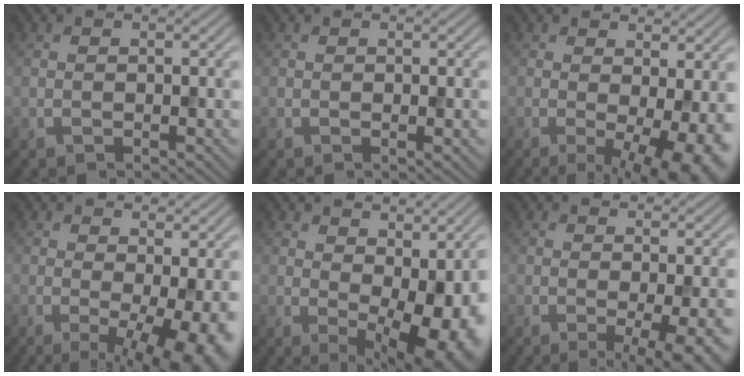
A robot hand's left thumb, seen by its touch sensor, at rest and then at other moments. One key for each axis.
{"total": 0.6, "fx": 0.0, "fy": 0.1, "fz": 0.6, "tx": -0.007, "ty": -0.002, "tz": 0.000}
{"total": 8.3, "fx": -0.8, "fy": 2.3, "fz": 7.9, "tx": -0.105, "ty": -0.008, "tz": -0.007}
{"total": 9.4, "fx": -1.2, "fy": 2.6, "fz": 8.9, "tx": -0.118, "ty": -0.006, "tz": -0.011}
{"total": 12.8, "fx": -0.4, "fy": 5.8, "fz": 11.4, "tx": -0.140, "ty": -0.013, "tz": 0.022}
{"total": 6.0, "fx": -1.6, "fy": 1.2, "fz": 5.6, "tx": -0.081, "ty": -0.007, "tz": -0.021}